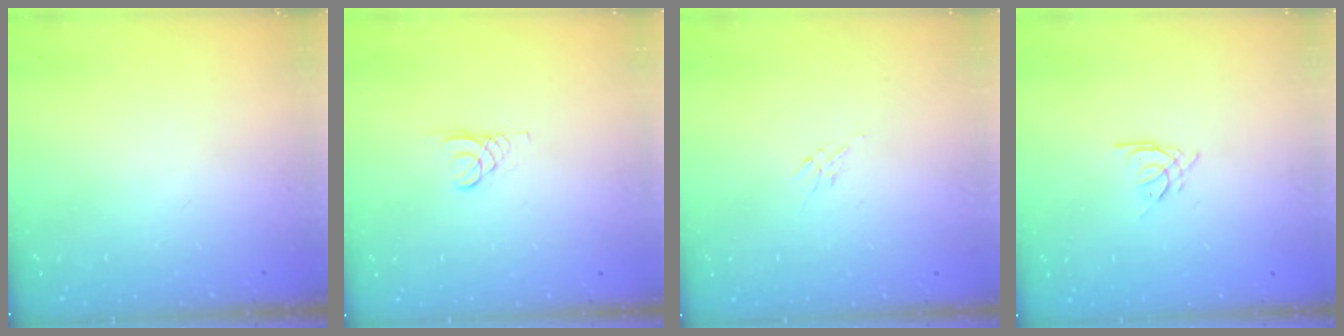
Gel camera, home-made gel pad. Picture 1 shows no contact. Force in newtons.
{"total": 1.5, "press": 1.5, "slide": 0.1}
{"total": 3.5, "press": 3.4, "slide": 0.8}
{"total": 1.9, "press": 1.9, "slide": 0.4}